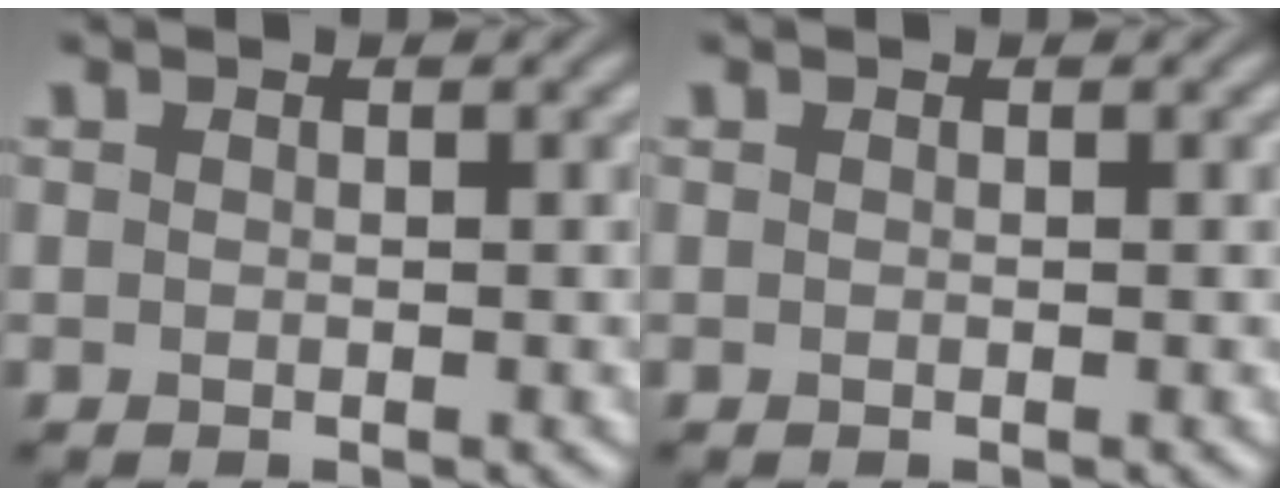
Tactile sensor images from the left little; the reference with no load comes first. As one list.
[{"total": 0.0}]